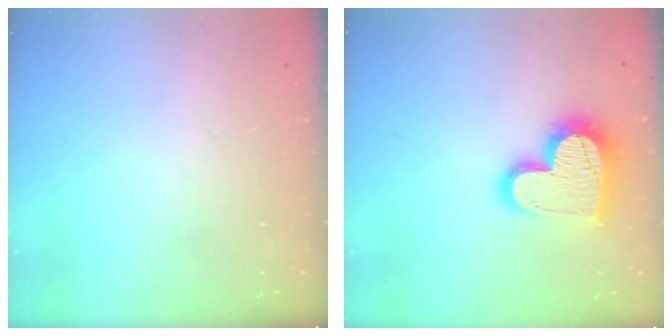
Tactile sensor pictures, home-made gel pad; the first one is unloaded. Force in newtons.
{"total": 17.7, "press": 17.7, "slide": 1.3}